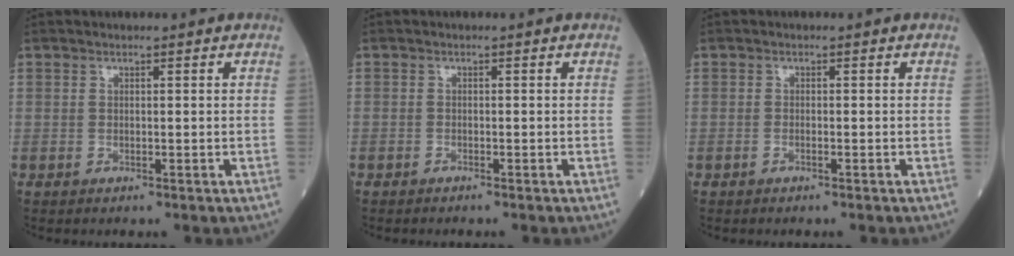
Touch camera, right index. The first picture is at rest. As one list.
[{"total": 0.7, "force": [-0.7, 0.1, 0.1], "torque": [-0.006, 0.000, -0.015]}, {"total": 0.5, "force": [-0.4, 0.1, 0.4], "torque": [-0.010, 0.000, -0.008]}]